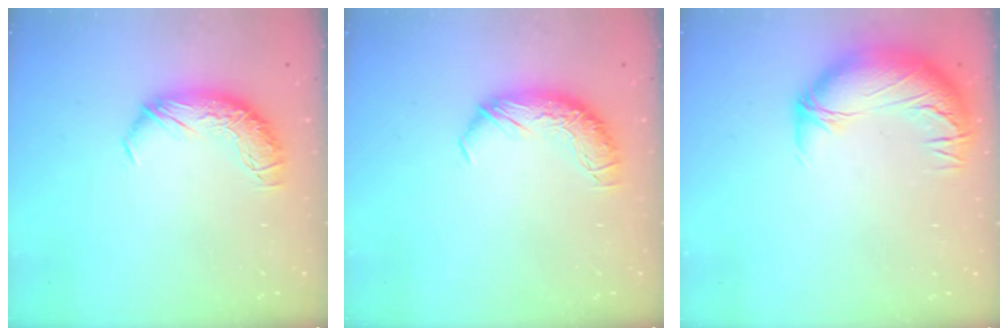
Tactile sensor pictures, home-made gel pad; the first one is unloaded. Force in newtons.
{"total": 0.0}
{"total": 3.5, "press": 1.1, "slide": 3.3}